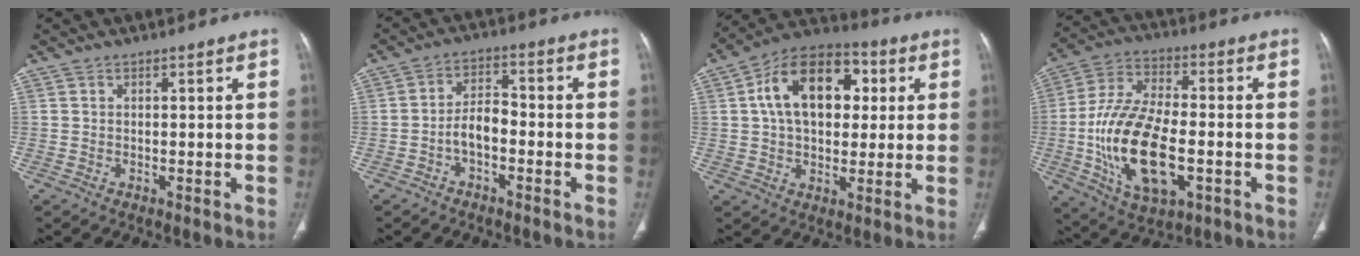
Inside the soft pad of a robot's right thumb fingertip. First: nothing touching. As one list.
[{"total": 4.9, "force": [-2.1, 2.5, 3.7], "torque": [-0.060, 0.030, -0.042]}, {"total": 17.5, "force": [3.9, 11.2, 12.8], "torque": [-0.174, 0.012, 0.057]}, {"total": 19.3, "force": [-4.1, 9.6, 16.2], "torque": [-0.311, 0.011, -0.065]}]